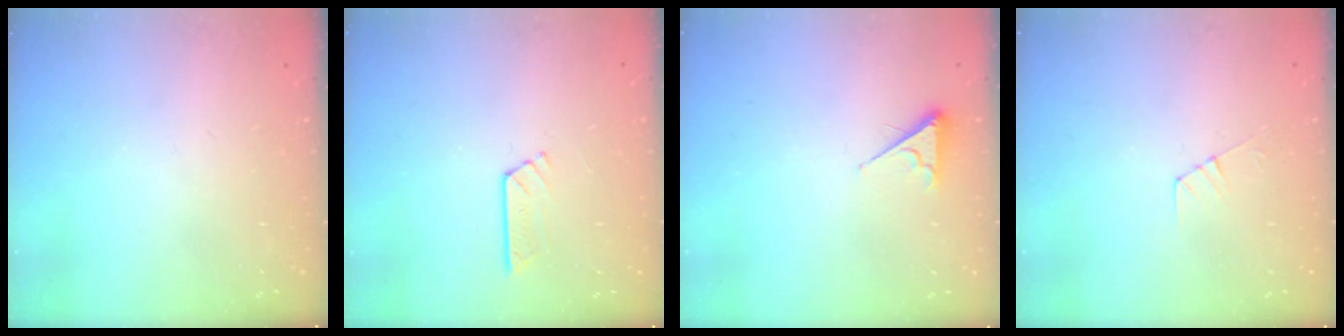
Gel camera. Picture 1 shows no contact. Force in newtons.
{"total": 3.5, "press": 3.4, "slide": 0.3}
{"total": 3.3, "press": 3.2, "slide": 0.4}
{"total": 4.7, "press": 4.7, "slide": 0.5}